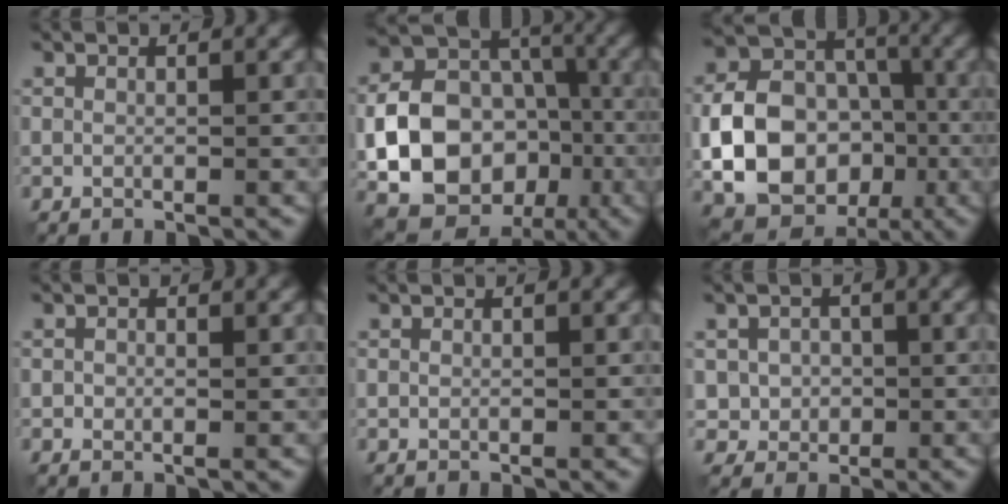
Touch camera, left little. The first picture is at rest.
{"total": 13.3, "force": [-3.0, 10.7, 7.3], "torque": [-0.133, -0.020, -0.062]}
{"total": 10.7, "force": [-2.4, 8.4, 6.2], "torque": [-0.114, -0.003, -0.048]}
{"total": 0.9, "force": [-0.1, 0.6, 0.7], "torque": [-0.010, -0.002, -0.003]}
{"total": 0.0}
{"total": 2.9, "force": [0.0, 2.7, 1.0], "torque": [-0.006, -0.005, -0.005]}